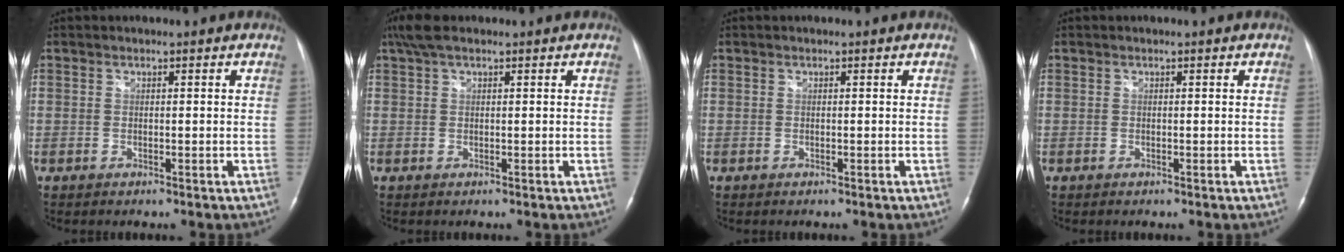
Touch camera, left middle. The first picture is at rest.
{"total": 3.9, "force": [2.7, 1.3, 2.5], "torque": [-0.057, 0.025, 0.052]}
{"total": 0.0}
{"total": 0.0}